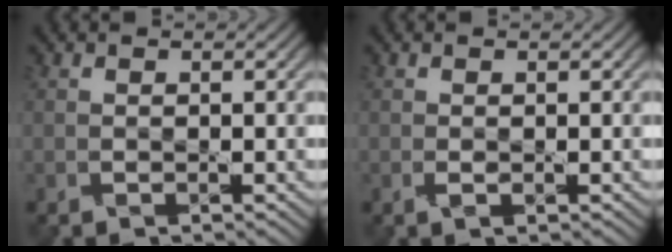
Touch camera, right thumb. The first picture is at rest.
{"total": 1.0, "force": [-0.2, 0.4, 0.8], "torque": [-0.021, -0.001, -0.004]}